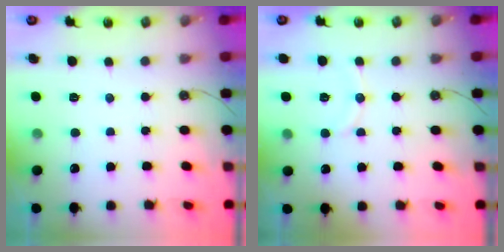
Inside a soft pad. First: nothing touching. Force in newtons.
{"total": 6.1, "press": 5.9, "slide": 1.7}